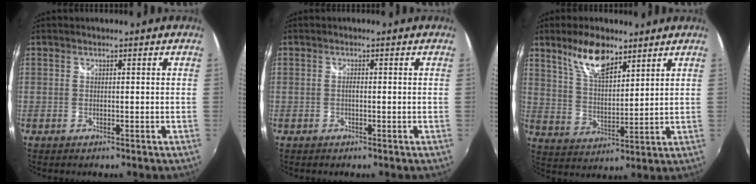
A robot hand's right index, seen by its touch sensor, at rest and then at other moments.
{"total": 0.7, "force": [-0.2, 0.3, 0.6], "torque": [-0.013, 0.002, -0.005]}
{"total": 10.2, "force": [6.9, 4.0, 6.4], "torque": [-0.116, 0.009, 0.134]}